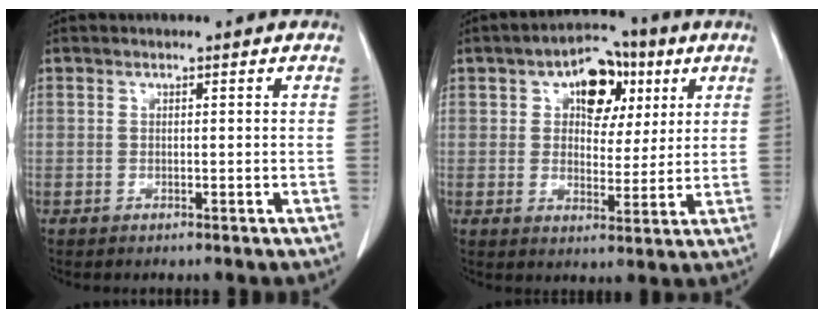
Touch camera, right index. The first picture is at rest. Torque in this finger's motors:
{"motor_torque": [0.46, 0.67, 0.18, 0.06]}